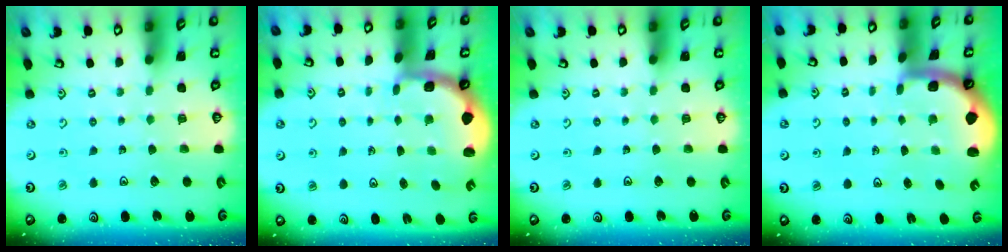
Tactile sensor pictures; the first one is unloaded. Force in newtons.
{"total": 2.1, "press": 1.8, "slide": 1.0}
{"total": 0.0}
{"total": 1.6, "press": 1.6, "slide": 0.2}